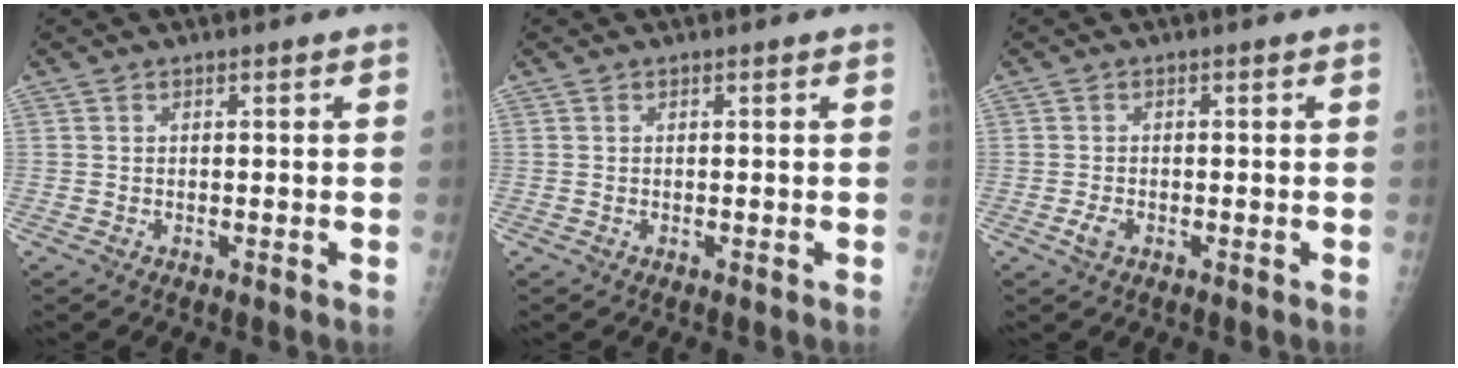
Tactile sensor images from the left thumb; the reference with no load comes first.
{"total": 0.0}
{"total": 2.1, "force": [-0.9, 1.3, 1.4], "torque": [-0.028, 0.001, -0.018]}